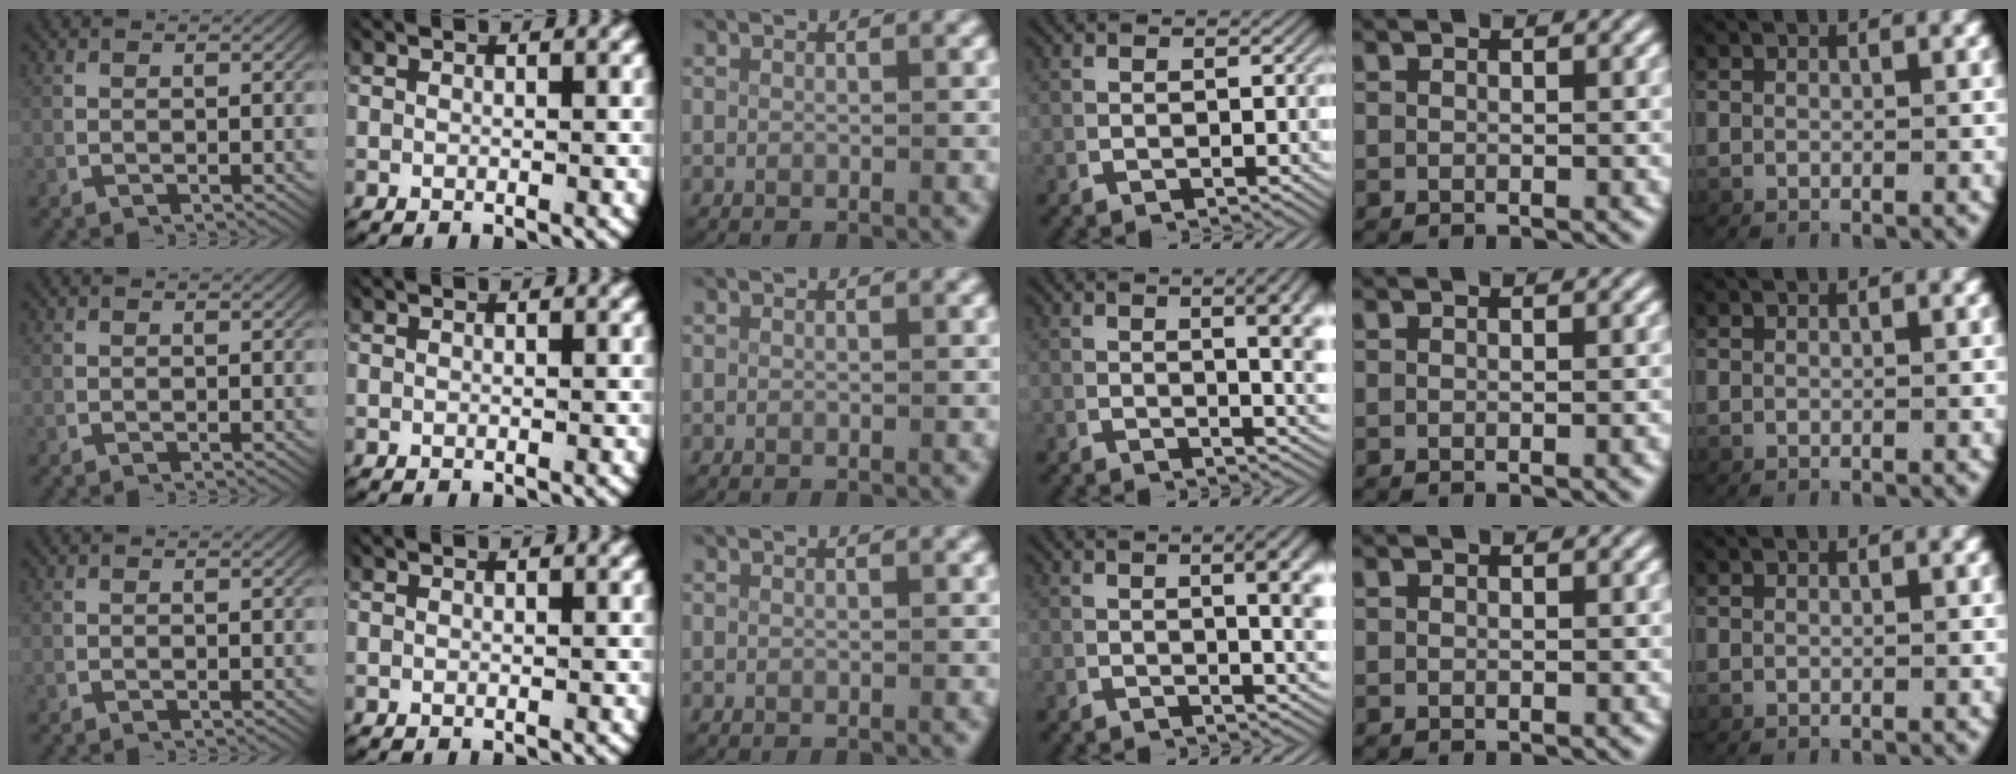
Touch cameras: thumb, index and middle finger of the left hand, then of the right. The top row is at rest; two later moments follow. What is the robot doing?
{"motion": "lift_and_place", "object": "plastic wrap"}